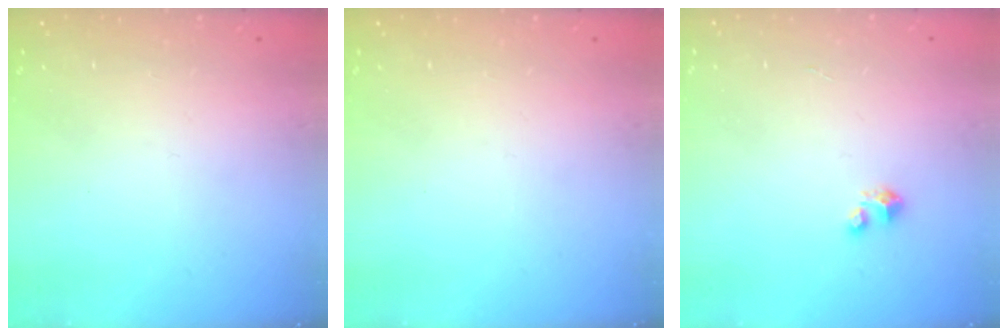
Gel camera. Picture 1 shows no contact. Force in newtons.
{"total": 0.0}
{"total": 2.1, "press": 2.1, "slide": 0.1}